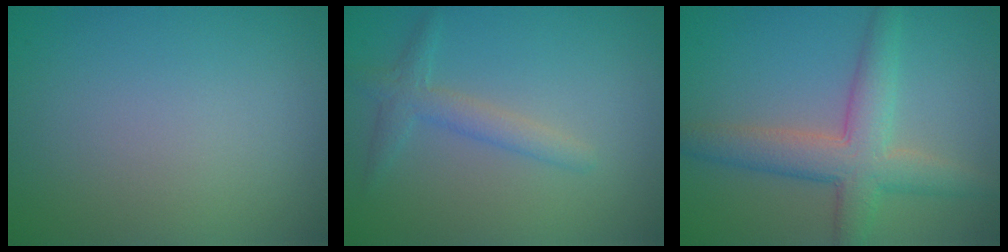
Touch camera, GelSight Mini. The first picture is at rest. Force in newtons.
{"total": 2.2, "press": 2.2, "slide": 0.1}
{"total": 5.3, "press": 5.3, "slide": 0.1}